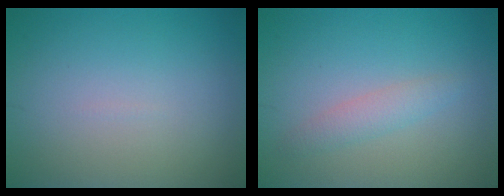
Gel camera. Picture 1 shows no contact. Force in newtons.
{"total": 1.7, "press": 1.7, "slide": 0.1}